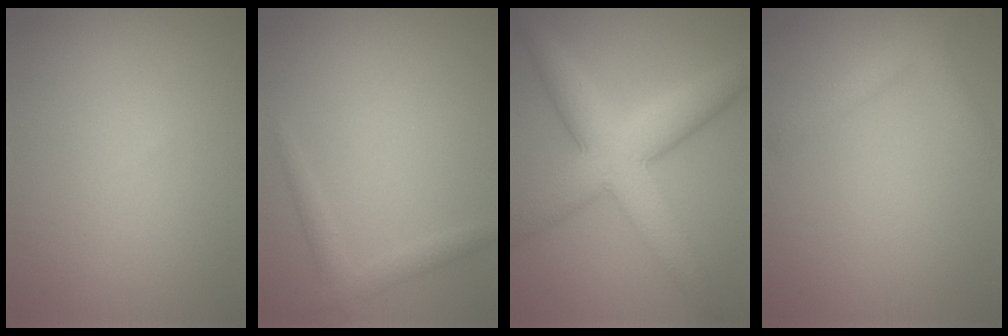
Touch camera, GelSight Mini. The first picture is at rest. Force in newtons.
{"total": 1.8, "press": 1.7, "slide": 0.1}
{"total": 8.3, "press": 8.3, "slide": 0.1}
{"total": 2.3, "press": 2.3, "slide": 0.3}